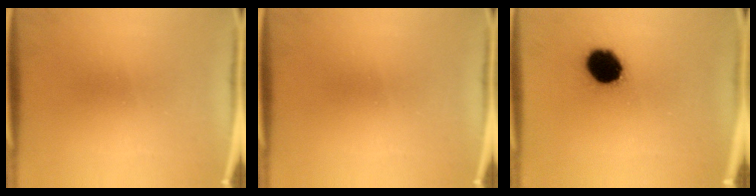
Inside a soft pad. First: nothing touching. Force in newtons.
{"total": 0.0}
{"total": 12.3}